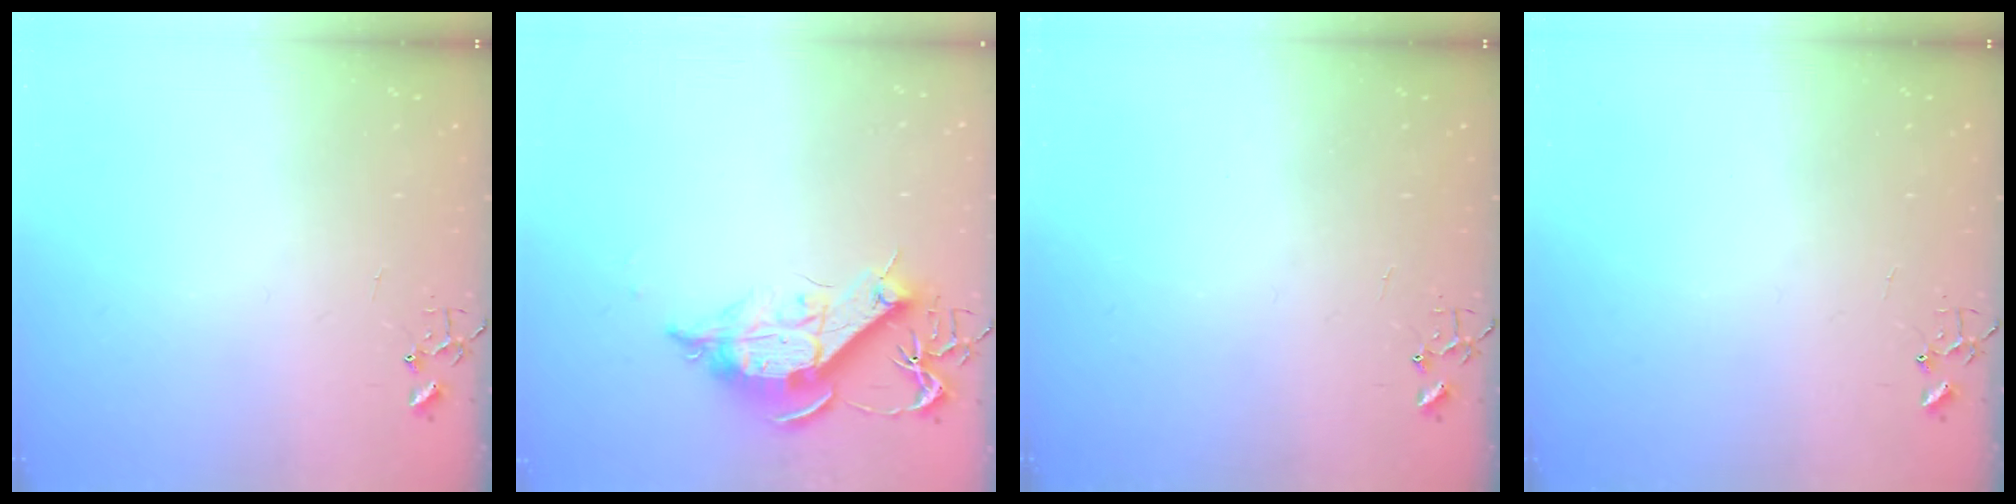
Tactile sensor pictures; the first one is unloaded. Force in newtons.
{"total": 12.5, "press": 12.5, "slide": 1.1}
{"total": 0.0}
{"total": 0.0}